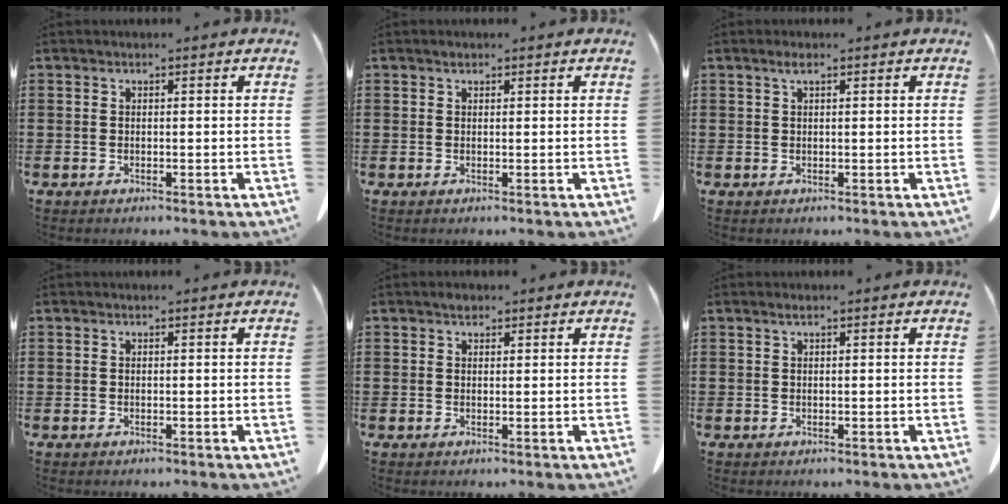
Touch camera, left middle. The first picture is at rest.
{"total": 0.5, "force": [0.3, 0.4, 0.3], "torque": [-0.006, 0.003, 0.006]}
{"total": 1.3, "force": [0.6, 0.3, 1.1], "torque": [-0.023, 0.003, 0.011]}
{"total": 0.0}
{"total": 1.2, "force": [0.9, 0.7, 0.4], "torque": [-0.003, 0.000, 0.015]}
{"total": 0.6, "force": [0.3, 0.0, 0.5], "torque": [-0.010, 0.001, 0.006]}